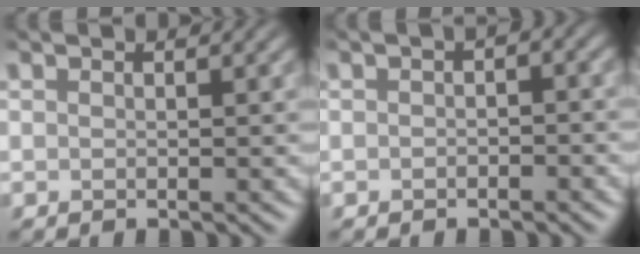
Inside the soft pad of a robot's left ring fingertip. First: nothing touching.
{"total": 1.6, "force": [-0.3, 0.9, 1.2], "torque": [-0.017, 0.004, -0.006]}